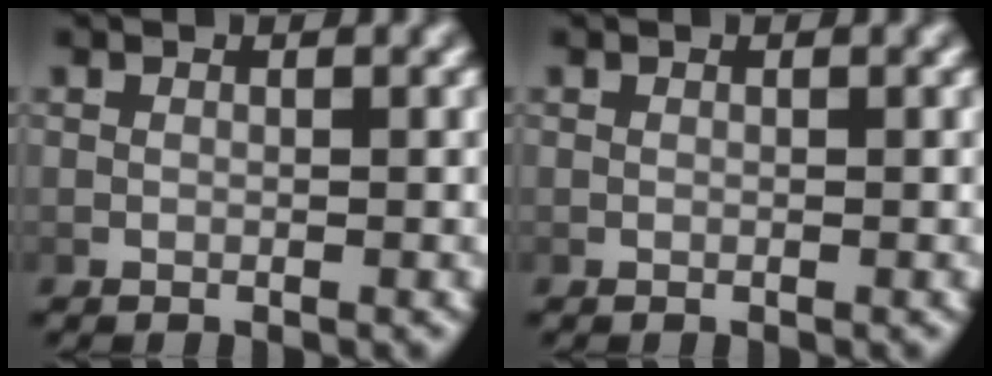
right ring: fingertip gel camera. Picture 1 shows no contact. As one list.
[{"total": 0.0}]